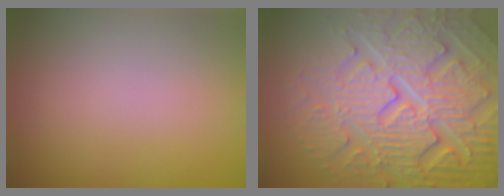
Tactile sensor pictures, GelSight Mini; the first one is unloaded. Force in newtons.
{"total": 7.9, "press": 7.7, "slide": 1.9}